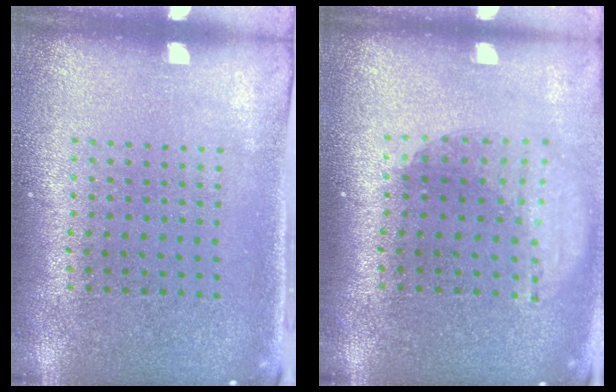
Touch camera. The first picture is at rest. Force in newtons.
{"total": 1.8, "press": 1.4, "slide": 1.2}